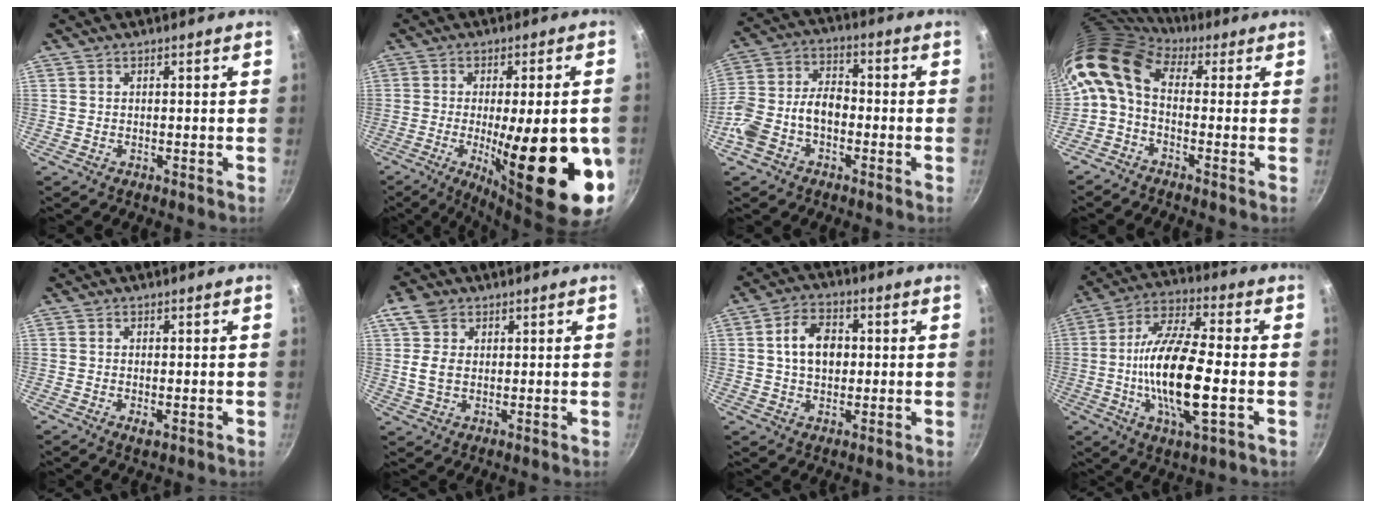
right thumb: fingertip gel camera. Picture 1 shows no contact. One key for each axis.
{"total": 25.0, "fx": -5.4, "fy": 7.4, "fz": 23.2, "tx": -0.305, "ty": -0.012, "tz": -0.063}
{"total": 11.4, "fx": -3.4, "fy": 7.4, "fz": 7.9, "tx": -0.137, "ty": 0.047, "tz": -0.075}
{"total": 10.7, "fx": 0.5, "fy": 6.8, "fz": 8.2, "tx": -0.167, "ty": 0.030, "tz": -0.012}
{"total": 1.6, "fx": -0.4, "fy": 0.6, "fz": 1.4, "tx": -0.026, "ty": -0.004, "tz": -0.005}
{"total": 6.6, "fx": 1.8, "fy": 4.9, "fz": 4.1, "tx": -0.066, "ty": -0.002, "tz": 0.028}
{"total": 8.6, "fx": 1.0, "fy": 6.1, "fz": 6.0, "tx": -0.085, "ty": 0.012, "tz": 0.010}
{"total": 18.5, "fx": -2.8, "fy": 6.1, "fz": 17.2, "tx": -0.326, "ty": 0.020, "tz": -0.062}